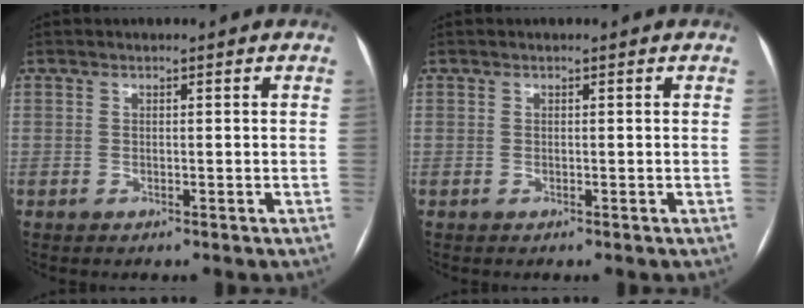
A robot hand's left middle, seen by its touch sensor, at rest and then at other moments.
{"total": 0.0}